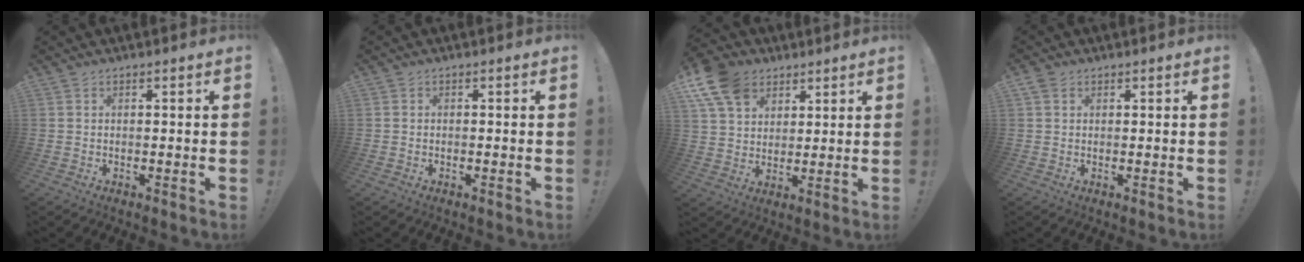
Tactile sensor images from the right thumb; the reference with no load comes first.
{"total": 0.7, "force": [-0.7, 0.1, 0.1], "torque": [-0.008, 0.003, -0.012]}
{"total": 13.1, "force": [6.9, 9.4, 6.0], "torque": [-0.102, -0.030, 0.139]}
{"total": 1.9, "force": [0.9, 1.3, 1.0], "torque": [-0.017, 0.001, 0.018]}